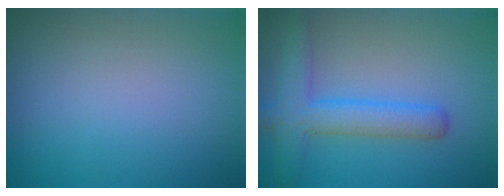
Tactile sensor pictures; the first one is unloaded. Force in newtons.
{"total": 4.6, "press": 4.6, "slide": 0.2}